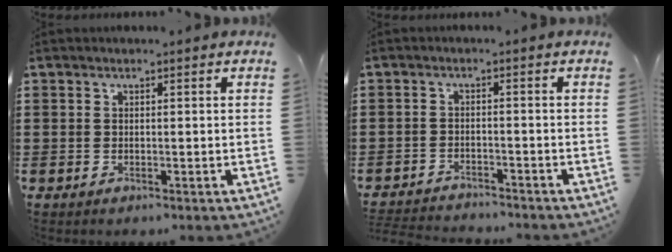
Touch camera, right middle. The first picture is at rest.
{"total": 2.7, "force": [-2.7, 0.2, -0.1], "torque": [-0.005, -0.002, -0.059]}